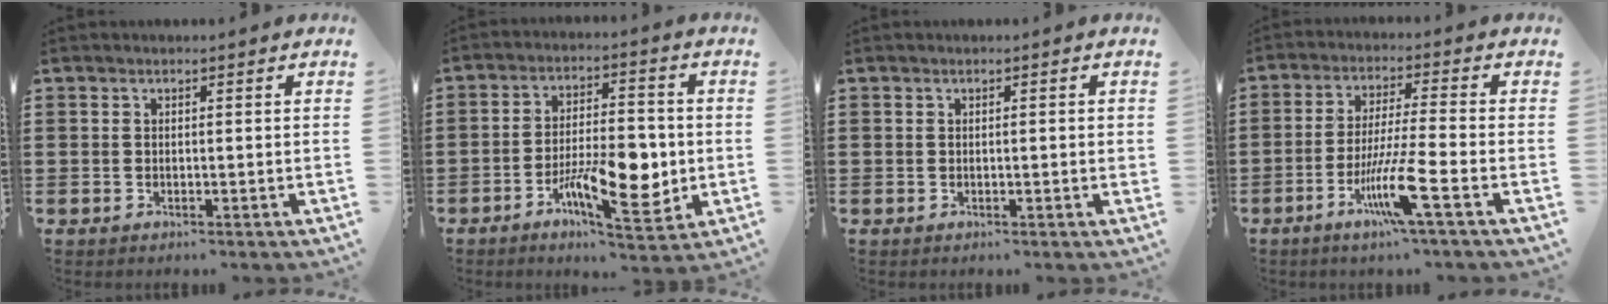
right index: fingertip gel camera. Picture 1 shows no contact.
{"total": 12.0, "force": [-3.4, 5.0, 10.4], "torque": [-0.175, -0.002, -0.057]}
{"total": 0.9, "force": [0.0, 0.1, 0.9], "torque": [-0.015, -0.001, -0.001]}
{"total": 9.1, "force": [-4.4, -0.1, 8.0], "torque": [-0.157, -0.014, -0.084]}